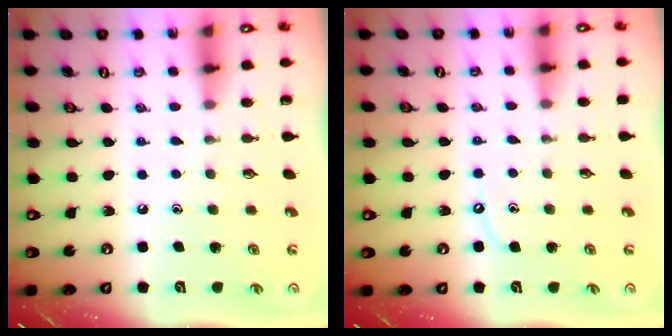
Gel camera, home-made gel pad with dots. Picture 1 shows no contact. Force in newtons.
{"total": 4.2, "press": 4.2, "slide": 0.6}